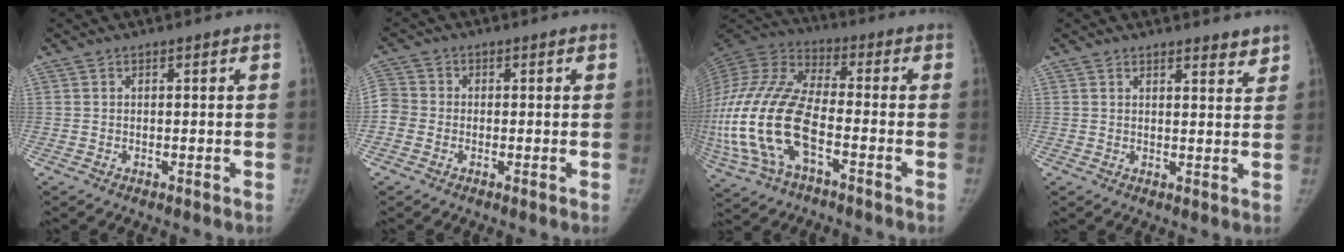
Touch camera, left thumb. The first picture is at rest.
{"total": 4.2, "force": [-0.8, 3.8, 1.5], "torque": [-0.026, 0.009, -0.025]}
{"total": 23.6, "force": [-6.6, 11.2, 19.8], "torque": [-0.466, 0.012, -0.120]}
{"total": 3.7, "force": [3.3, 1.1, 1.4], "torque": [0.001, -0.020, 0.041]}